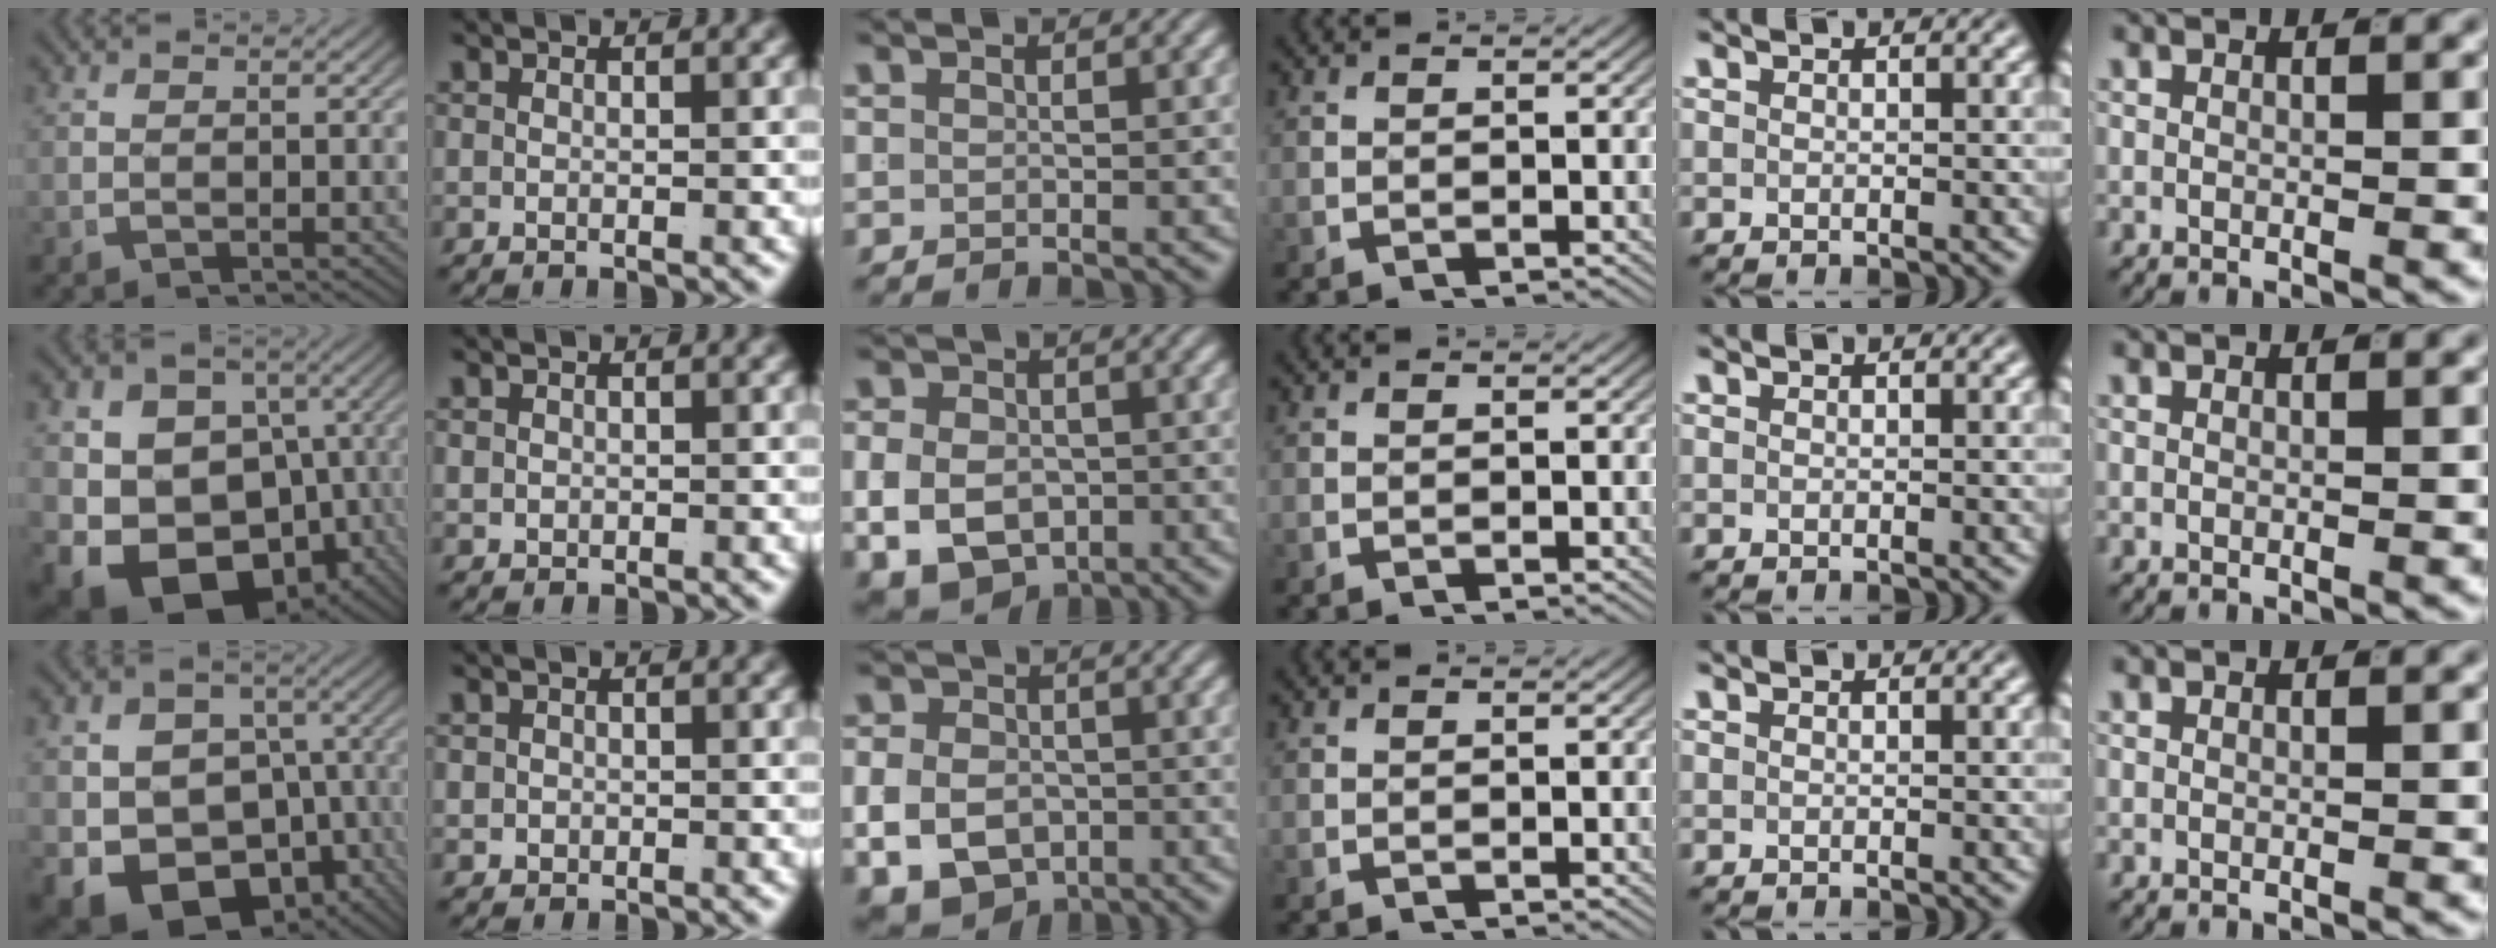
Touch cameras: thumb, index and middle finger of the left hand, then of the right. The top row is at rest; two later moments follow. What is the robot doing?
{"motion": "lift_and_place", "object": "shirt"}